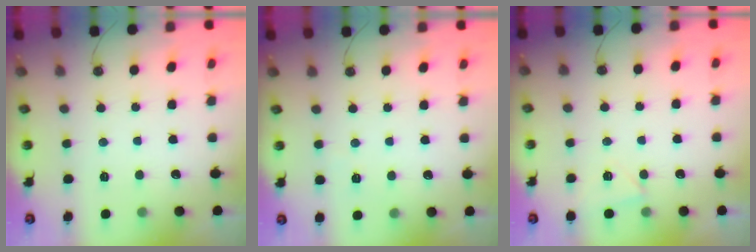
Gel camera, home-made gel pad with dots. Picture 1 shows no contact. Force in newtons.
{"total": 2.3, "press": 2.2, "slide": 0.5}
{"total": 4.2, "press": 3.5, "slide": 2.4}